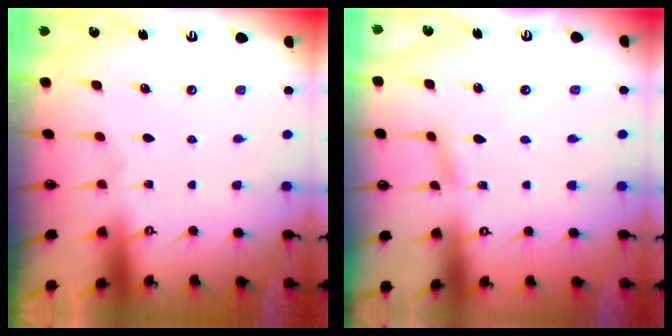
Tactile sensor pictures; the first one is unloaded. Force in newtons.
{"total": 2.8, "press": 2.8, "slide": 0.1}